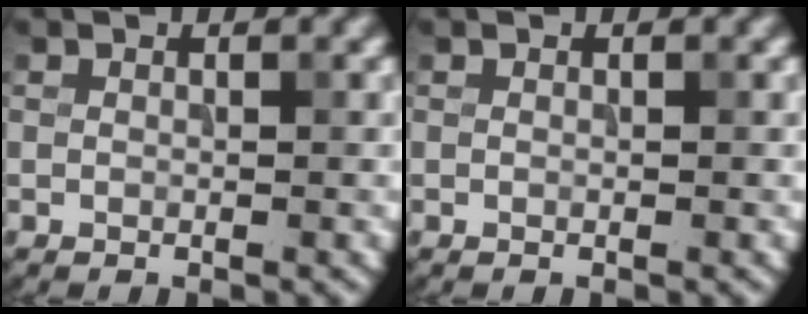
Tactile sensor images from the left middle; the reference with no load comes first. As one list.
[{"total": 0.0}]